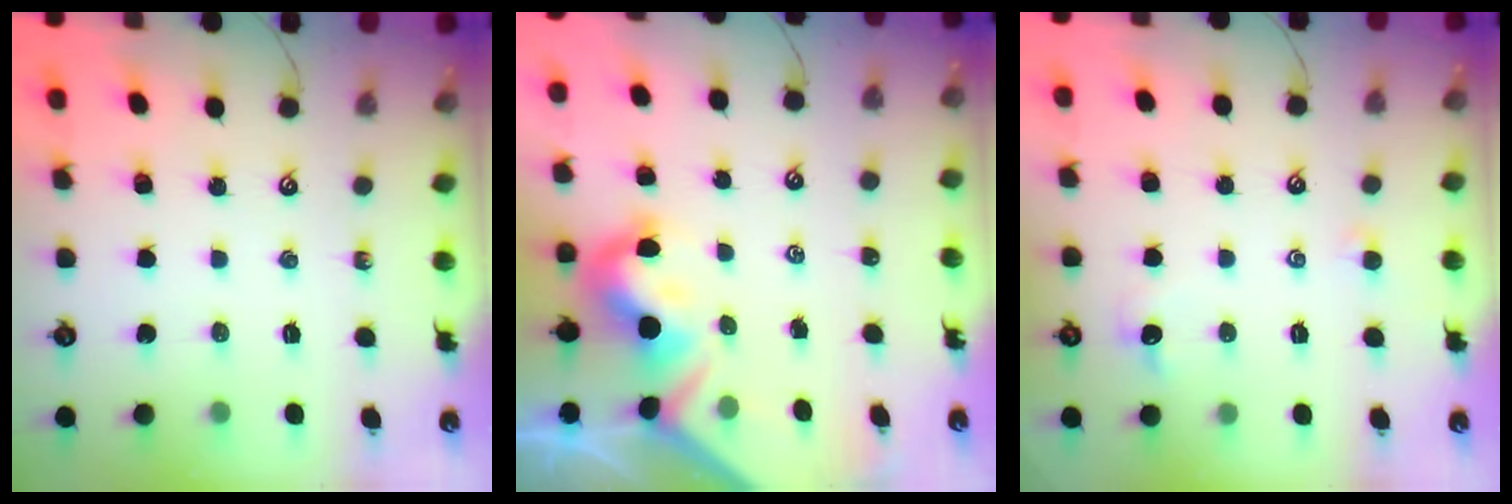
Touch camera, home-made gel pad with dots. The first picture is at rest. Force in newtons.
{"total": 6.4, "press": 6.2, "slide": 1.2}
{"total": 1.0, "press": 0.8, "slide": 0.5}